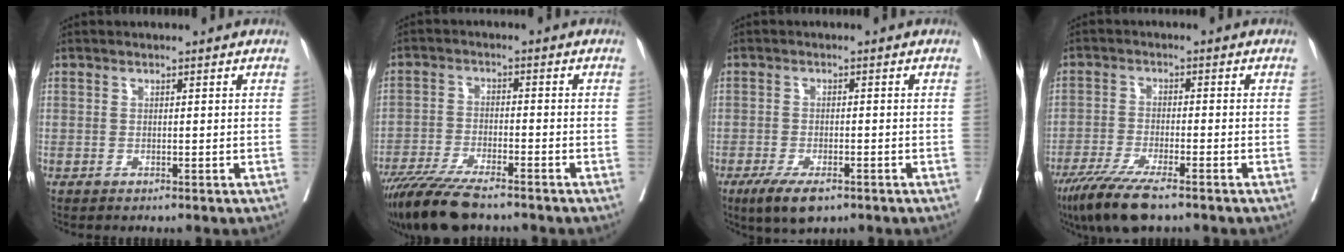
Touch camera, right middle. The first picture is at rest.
{"total": 10.5, "force": [-8.7, 1.4, 5.8], "torque": [-0.096, -0.027, -0.148]}
{"total": 5.8, "force": [-3.8, 1.9, 4.0], "torque": [-0.070, -0.011, -0.061]}
{"total": 8.8, "force": [-6.4, 1.0, 5.9], "torque": [-0.103, -0.022, -0.111]}